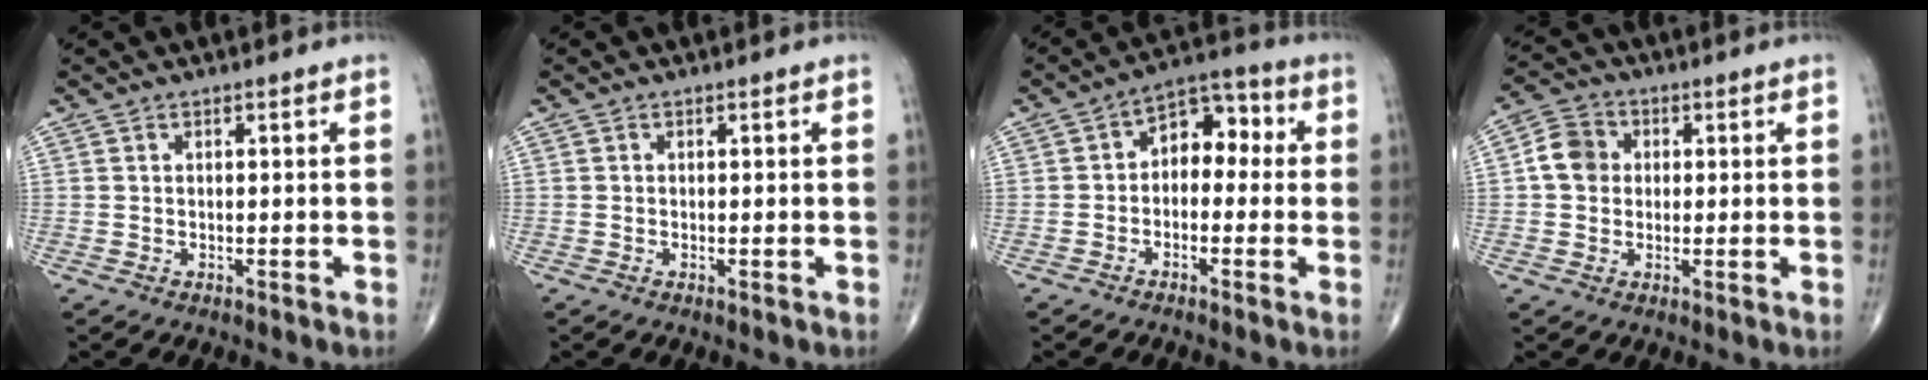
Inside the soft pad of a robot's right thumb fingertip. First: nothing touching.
{"total": 0.0}
{"total": 8.0, "force": [0.1, 5.4, 5.9], "torque": [-0.052, 0.039, -0.016]}
{"total": 6.0, "force": [0.5, 5.2, 2.9], "torque": [-0.041, 0.014, -0.001]}